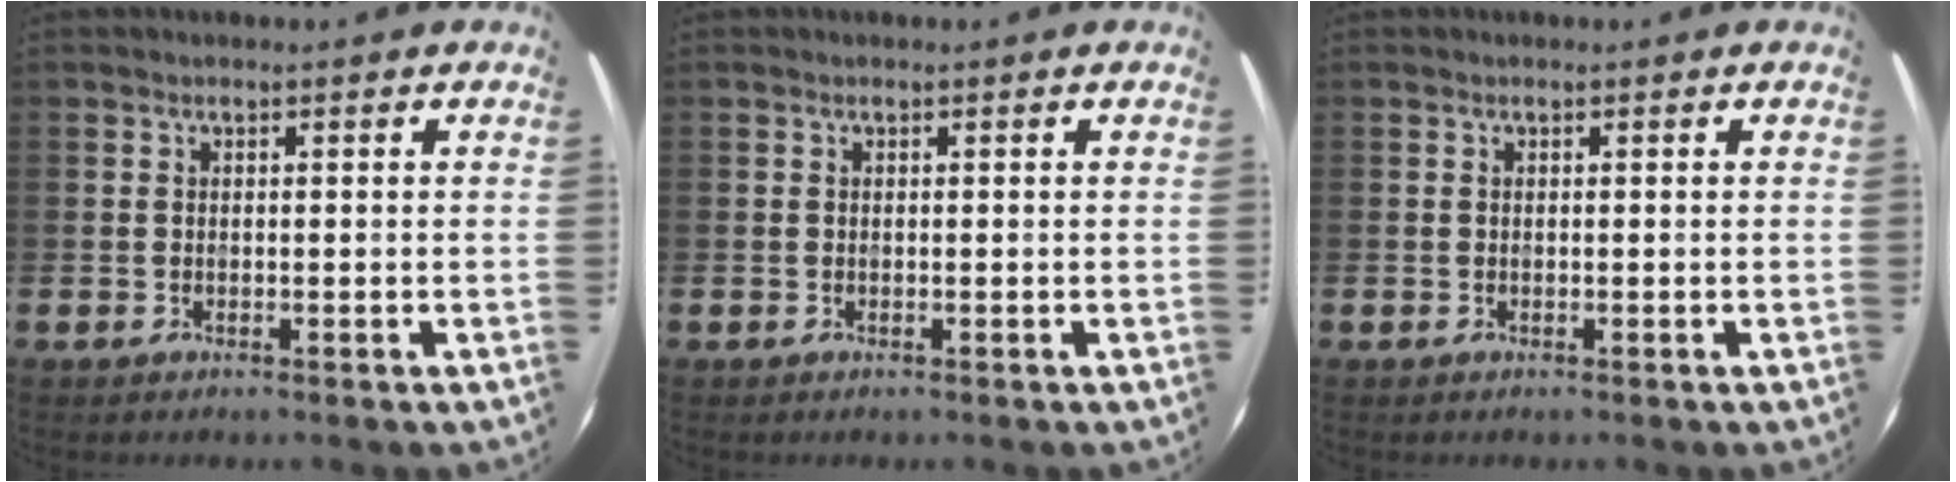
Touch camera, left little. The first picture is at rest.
{"total": 0.0}
{"total": 0.0}